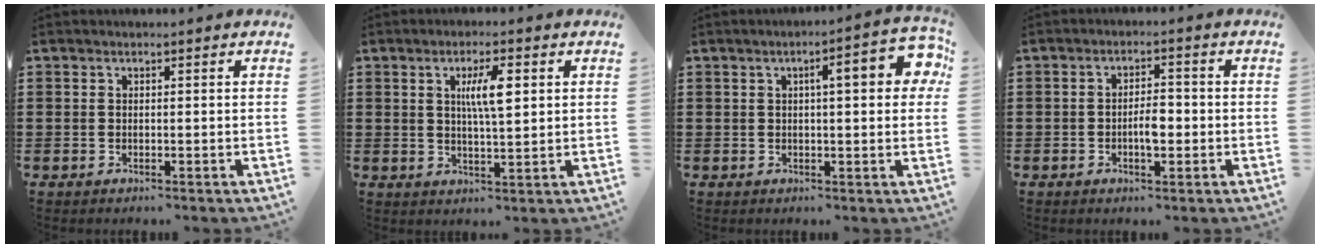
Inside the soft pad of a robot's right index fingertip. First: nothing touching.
{"total": 5.8, "force": [1.6, 1.3, 5.4], "torque": [-0.110, 0.009, 0.022]}
{"total": 6.9, "force": [1.8, 1.6, 6.5], "torque": [-0.095, -0.002, 0.019]}
{"total": 3.7, "force": [-0.7, 1.4, 3.4], "torque": [-0.062, 0.005, -0.013]}